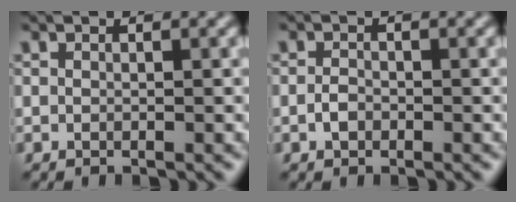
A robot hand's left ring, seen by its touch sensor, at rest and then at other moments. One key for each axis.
{"total": 1.2, "fx": -0.5, "fy": 0.9, "fz": 0.7, "tx": -0.015, "ty": 0.001, "tz": -0.013}